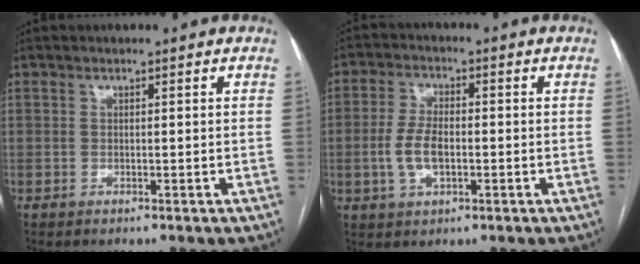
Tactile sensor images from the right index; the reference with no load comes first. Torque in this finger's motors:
{"motor_torque": [0.24, 0.05, 0.07, 0.02]}